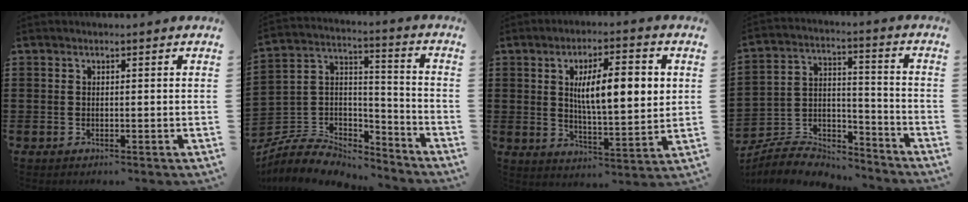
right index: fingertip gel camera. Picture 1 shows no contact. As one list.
[{"total": 6.9, "force": [-6.0, 3.1, 1.4], "torque": [-0.048, 0.001, -0.122]}, {"total": 9.9, "force": [2.2, 3.1, 9.1], "torque": [-0.160, 0.002, 0.034]}, {"total": 6.3, "force": [-5.9, 1.9, 0.9], "torque": [-0.025, 0.007, -0.119]}]